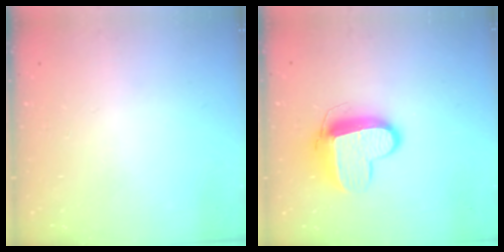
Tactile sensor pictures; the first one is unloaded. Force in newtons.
{"total": 11.7, "press": 11.6, "slide": 1.3}